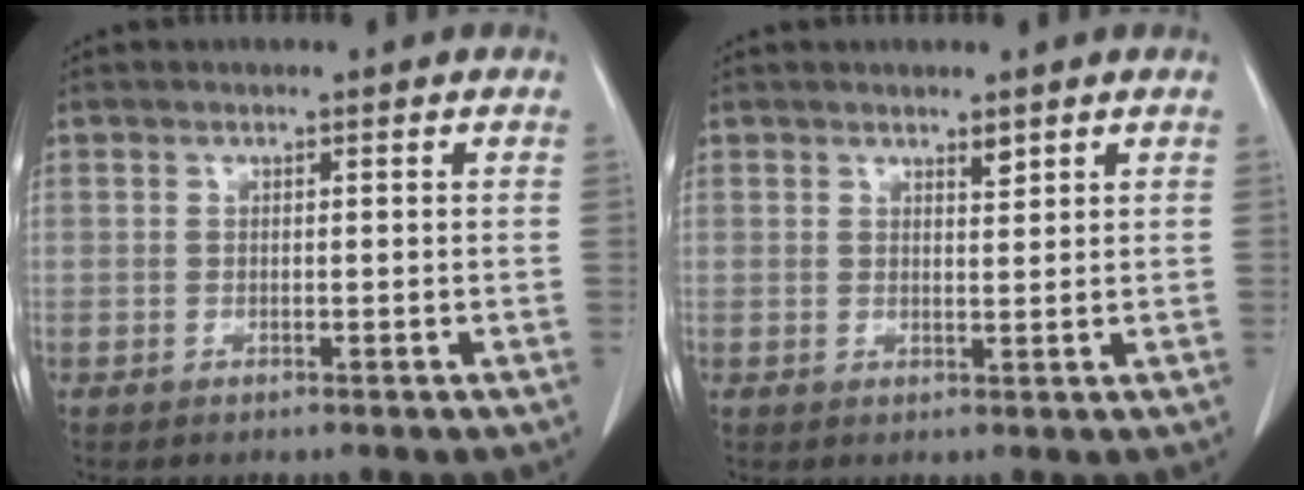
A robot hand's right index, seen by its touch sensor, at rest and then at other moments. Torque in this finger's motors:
{"motor_torque": [-0.03, 0.07, 0.07, 0.00]}